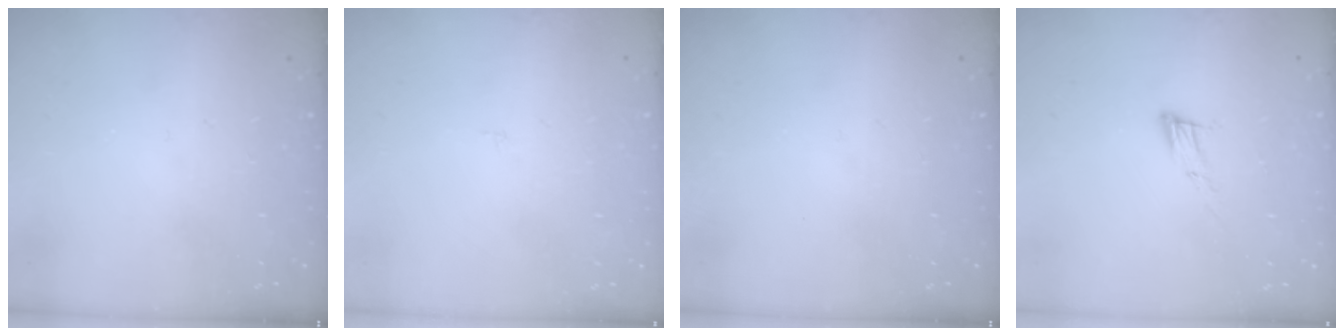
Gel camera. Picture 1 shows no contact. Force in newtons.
{"total": 1.6, "press": 1.6, "slide": 0.1}
{"total": 0.0}
{"total": 8.1, "press": 7.9, "slide": 1.6}